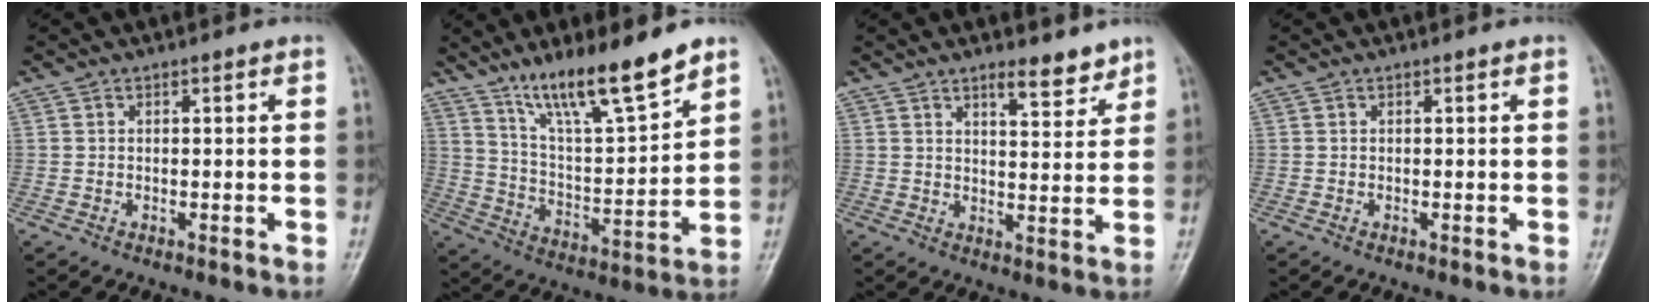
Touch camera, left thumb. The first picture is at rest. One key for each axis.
{"total": 15.4, "fx": 11.3, "fy": 2.7, "fz": 10.1, "tx": -0.158, "ty": -0.068, "tz": 0.209}
{"total": 5.9, "fx": 4.6, "fy": 1.8, "fz": 3.3, "tx": -0.032, "ty": -0.035, "tz": 0.068}
{"total": 0.0}